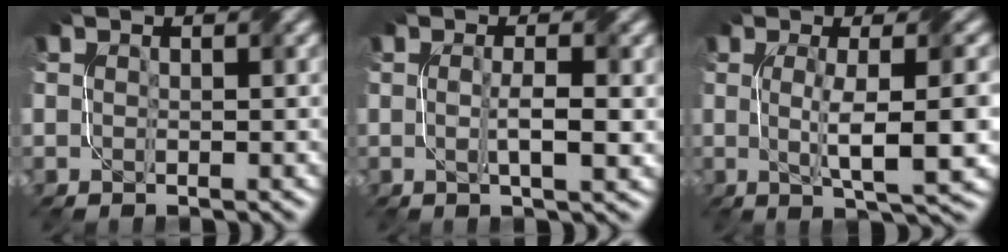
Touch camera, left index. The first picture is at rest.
{"total": 2.8, "force": [-0.1, 0.4, 2.8], "torque": [-0.051, 0.000, -0.001]}
{"total": 7.3, "force": [-0.3, 1.5, 7.1], "torque": [-0.104, 0.002, -0.002]}